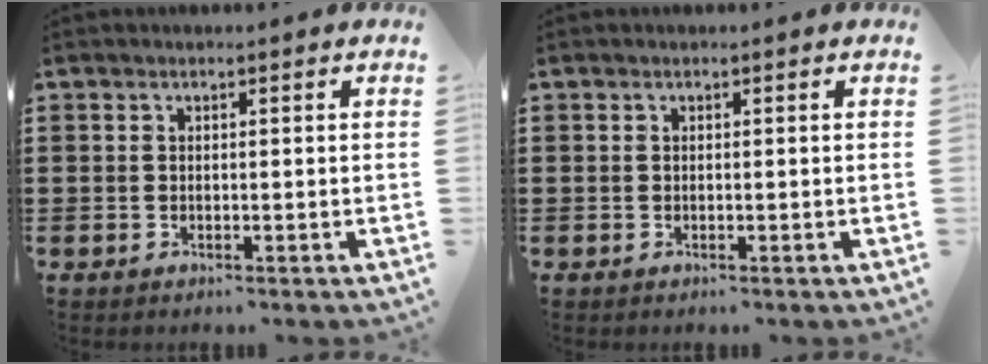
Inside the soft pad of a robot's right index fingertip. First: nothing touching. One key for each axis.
{"total": 0.0}